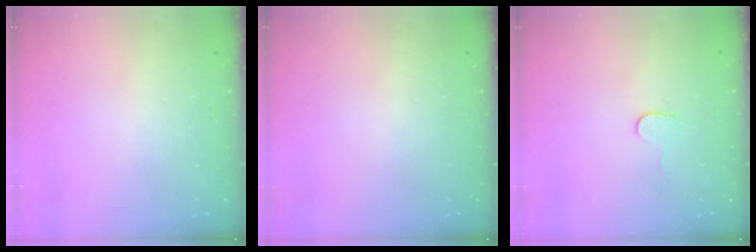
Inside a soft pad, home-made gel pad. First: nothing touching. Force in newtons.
{"total": 0.0}
{"total": 2.9, "press": 2.9, "slide": 0.3}